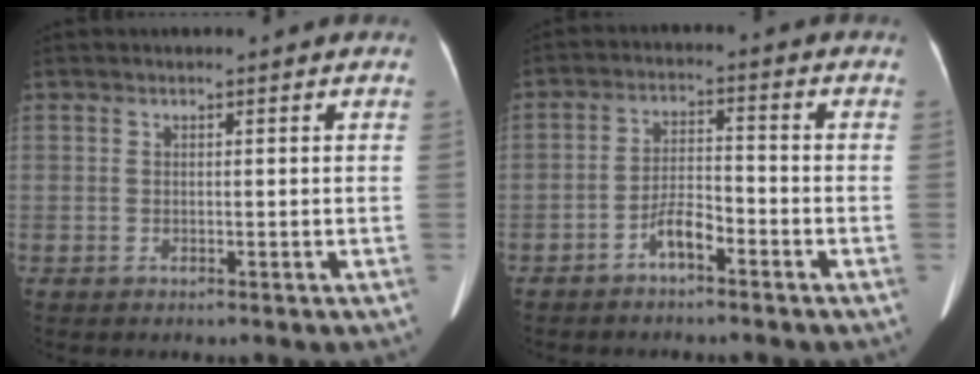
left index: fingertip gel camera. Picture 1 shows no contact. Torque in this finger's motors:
{"motor_torque": [0.10, 0.07, 0.07, 0.01]}